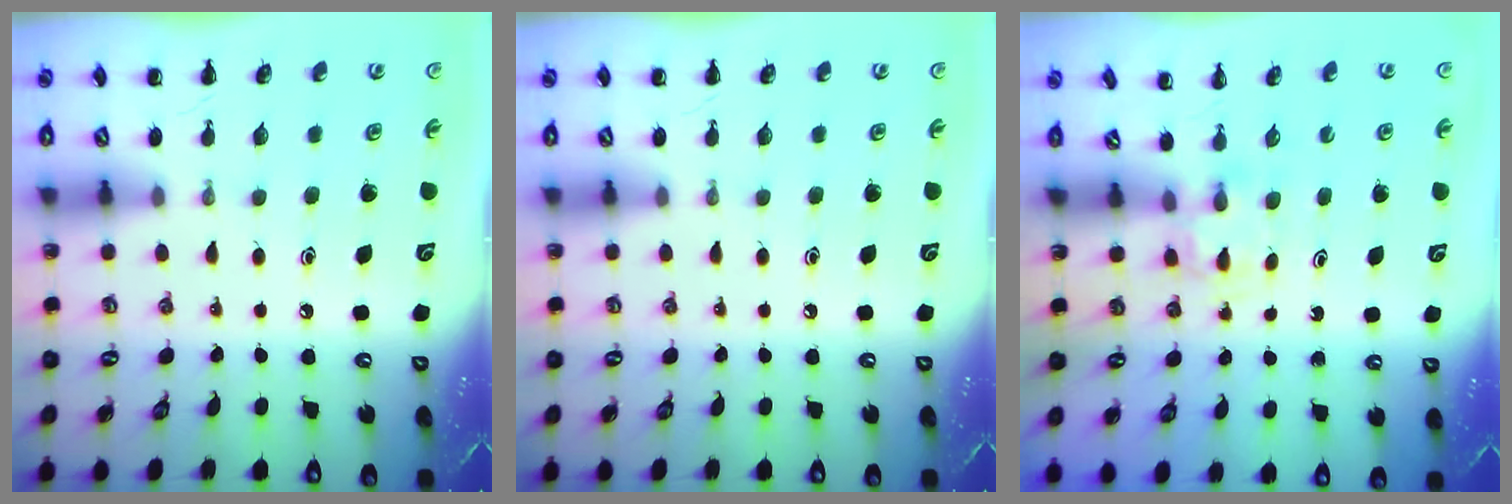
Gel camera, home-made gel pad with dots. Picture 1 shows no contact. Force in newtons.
{"total": 0.0}
{"total": 1.7, "press": 1.4, "slide": 0.9}